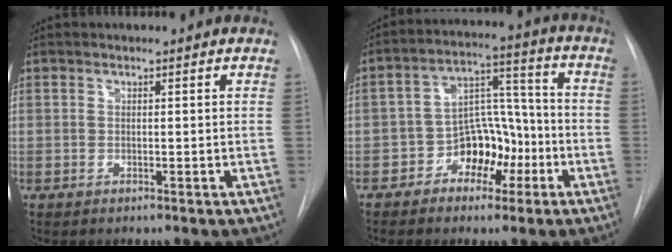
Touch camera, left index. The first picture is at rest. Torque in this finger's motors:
{"motor_torque": [0.16, 0.11, 0.08, 0.02]}